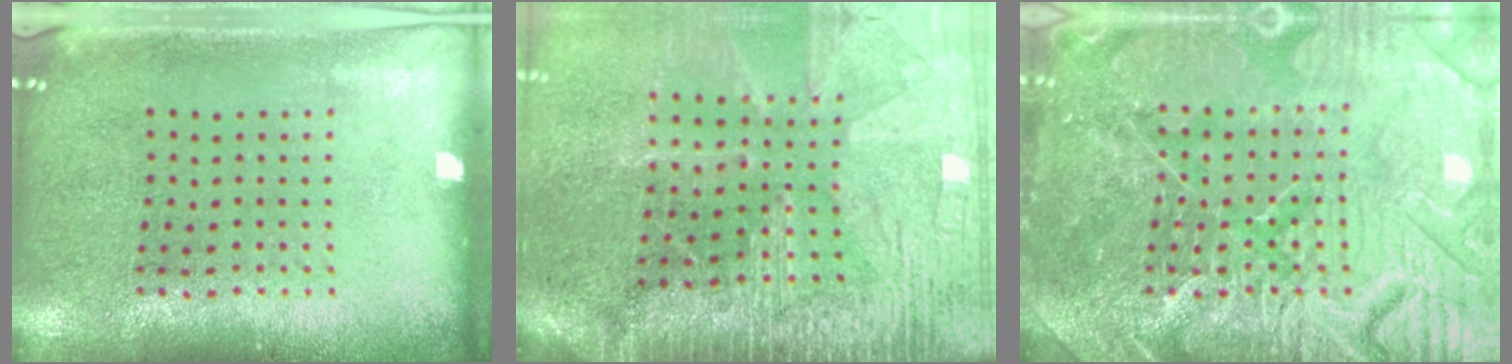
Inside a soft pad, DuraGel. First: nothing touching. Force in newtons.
{"total": 3.6, "press": 3.3, "slide": 1.6}
{"total": 7.8, "press": 7.7, "slide": 0.9}